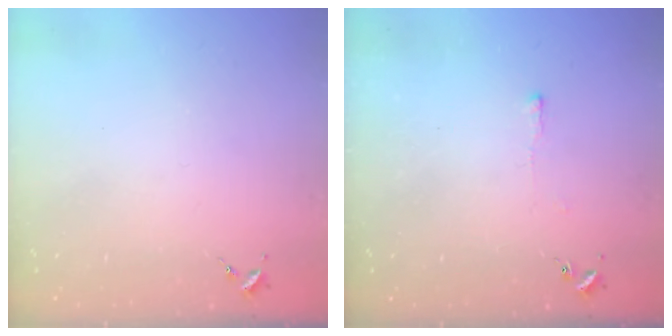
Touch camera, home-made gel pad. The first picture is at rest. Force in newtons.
{"total": 2.4, "press": 2.4, "slide": 0.5}